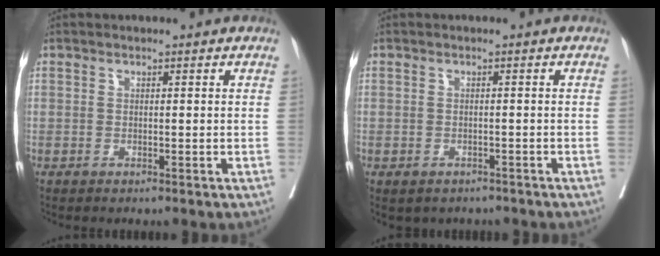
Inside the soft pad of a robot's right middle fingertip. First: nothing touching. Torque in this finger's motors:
{"motor_torque": [0.97, -1.17, 0.09, 0.03]}